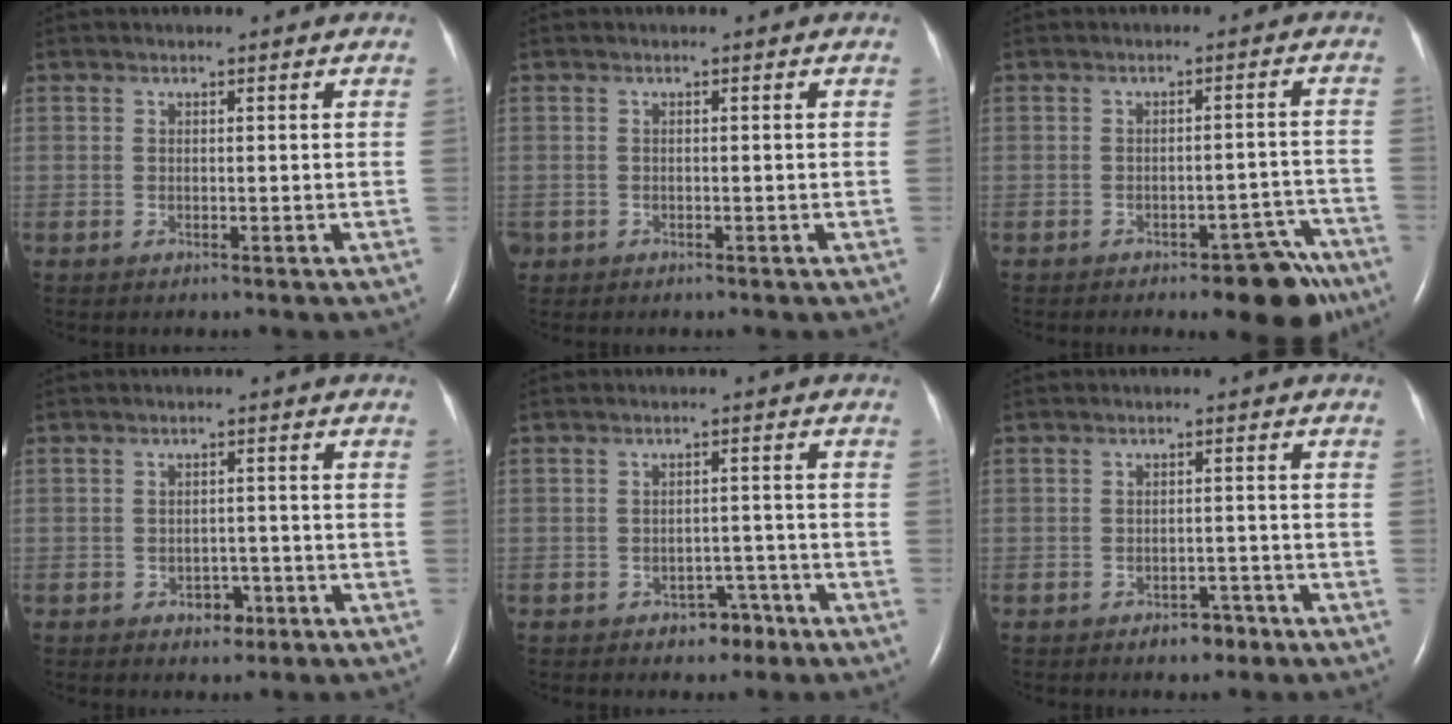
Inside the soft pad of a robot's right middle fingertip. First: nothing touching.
{"total": 1.0, "force": [-0.5, 0.8, 0.2], "torque": [-0.010, 0.003, -0.005]}
{"total": 7.5, "force": [-5.5, 2.3, 4.6], "torque": [-0.031, 0.013, -0.067]}
{"total": 2.7, "force": [-1.5, 1.9, 1.3], "torque": [-0.013, 0.005, -0.012]}
{"total": 3.4, "force": [-2.3, 2.2, 1.3], "torque": [-0.013, 0.009, -0.025]}
{"total": 2.9, "force": [-2.0, 1.6, 1.3], "torque": [-0.016, 0.004, -0.022]}